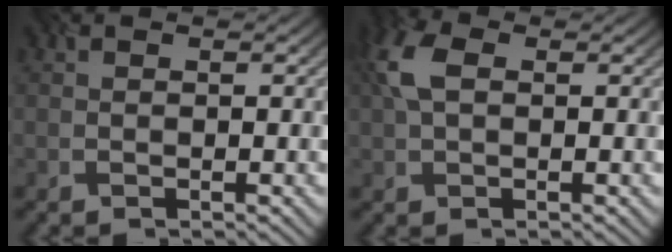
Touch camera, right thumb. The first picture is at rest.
{"total": 4.1, "force": [1.1, 2.5, 3.1], "torque": [-0.087, 0.010, 0.020]}